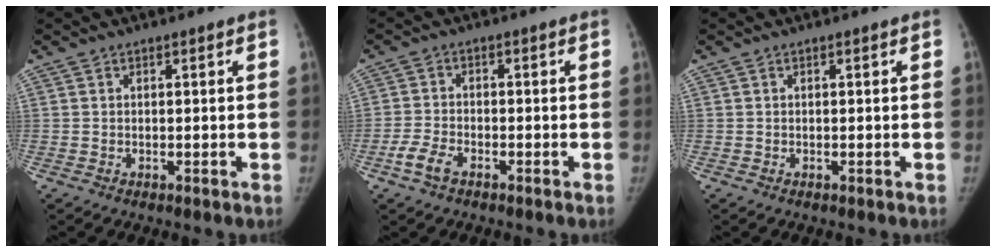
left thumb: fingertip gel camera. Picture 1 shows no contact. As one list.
[{"total": 3.8, "force": [-2.2, 2.0, 2.4], "torque": [-0.054, 0.009, -0.044]}, {"total": 0.0}]